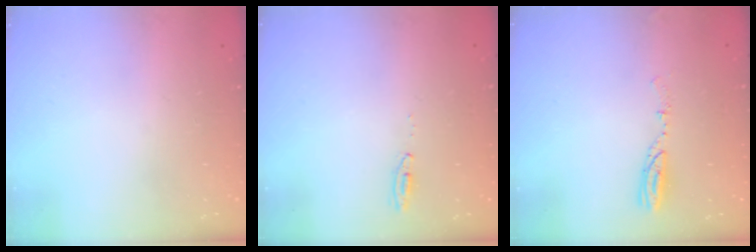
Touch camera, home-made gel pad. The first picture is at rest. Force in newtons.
{"total": 4.1, "press": 3.1, "slide": 2.6}
{"total": 4.5, "press": 4.3, "slide": 1.0}